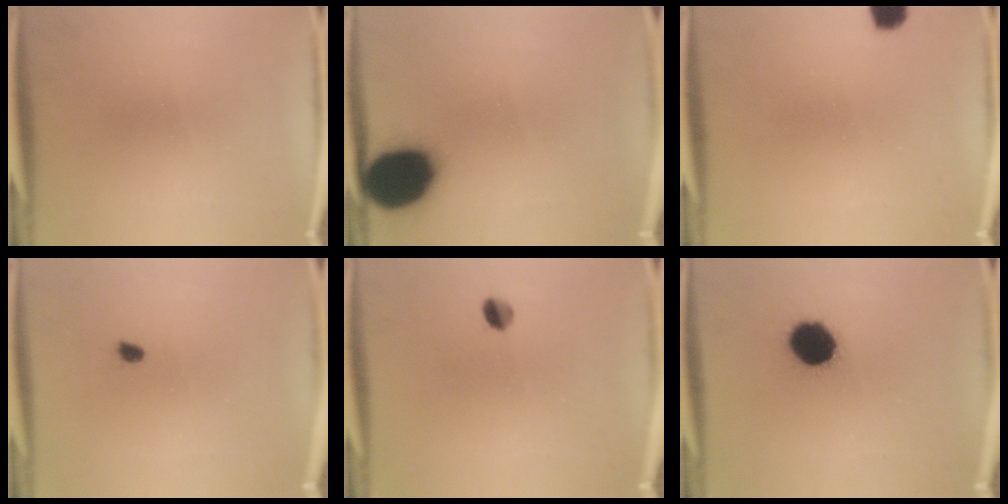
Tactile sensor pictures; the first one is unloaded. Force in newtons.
{"total": 16.8}
{"total": 3.5}
{"total": 1.4}
{"total": 2.5}
{"total": 10.8}